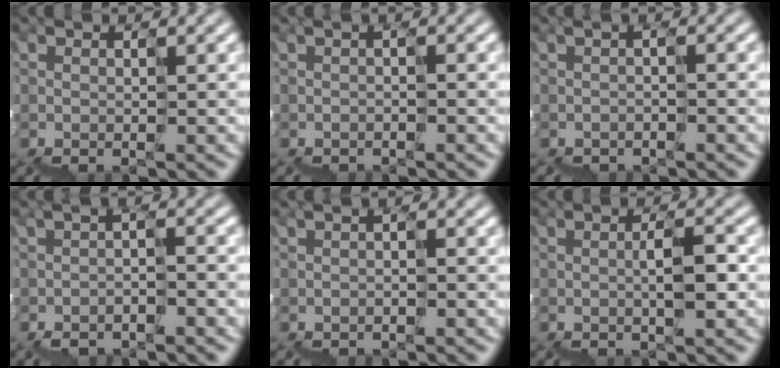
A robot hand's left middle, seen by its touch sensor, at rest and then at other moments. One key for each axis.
{"total": 0.9, "fx": -0.9, "fy": -0.1, "fz": -0.1, "tx": 0.006, "ty": -0.001, "tz": -0.005}
{"total": 1.1, "fx": -1.0, "fy": -0.1, "fz": -0.3, "tx": 0.002, "ty": -0.001, "tz": -0.009}
{"total": 1.8, "fx": -1.7, "fy": 0.1, "fz": 0.7, "tx": -0.018, "ty": -0.001, "tz": -0.024}
{"total": 0.7, "fx": -0.7, "fy": -0.1, "fz": -0.1, "tx": 0.005, "ty": 0.000, "tz": -0.004}
{"total": 1.9, "fx": 0.3, "fy": 0.5, "fz": 1.8, "tx": -0.040, "ty": 0.010, "tz": 0.006}